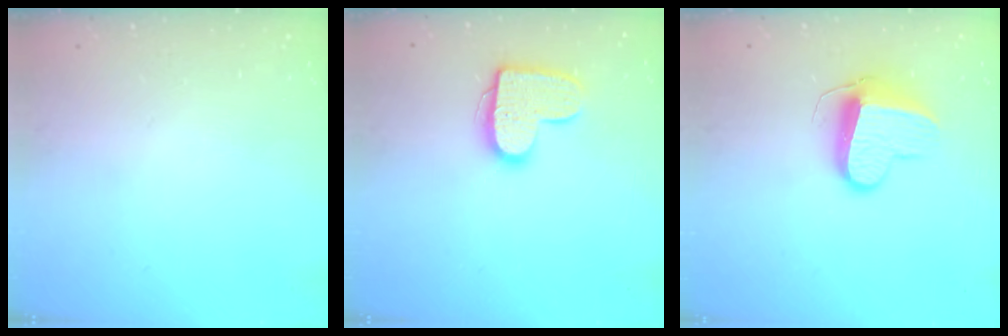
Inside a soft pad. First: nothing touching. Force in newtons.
{"total": 12.8, "press": 12.8, "slide": 0.6}
{"total": 10.7, "press": 10.7, "slide": 0.5}